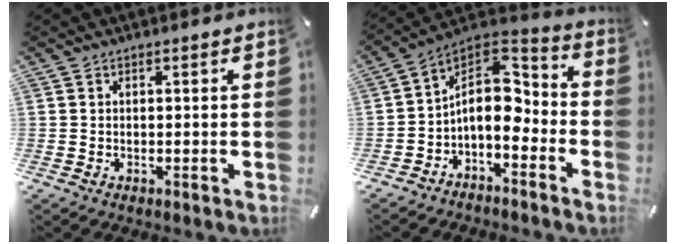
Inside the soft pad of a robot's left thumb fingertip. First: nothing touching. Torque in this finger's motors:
{"motor_torque": [0.84, 3.53, 0.95, 1.23, 0.04]}